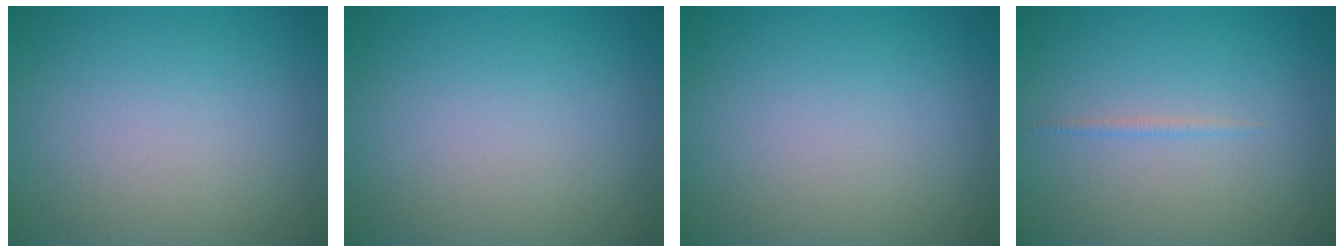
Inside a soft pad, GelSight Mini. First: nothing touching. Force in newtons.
{"total": 0.0}
{"total": 0.0}
{"total": 0.6, "press": 0.6, "slide": 0.1}